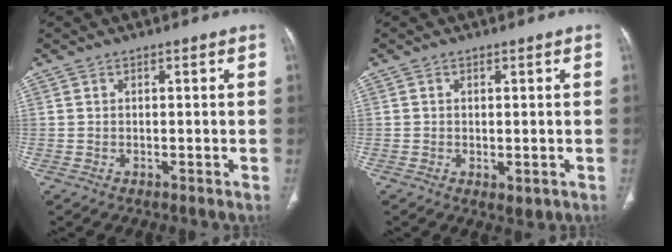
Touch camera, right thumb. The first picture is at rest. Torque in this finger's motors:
{"motor_torque": [-0.28, 0.13, -0.20, 0.06, -0.06]}